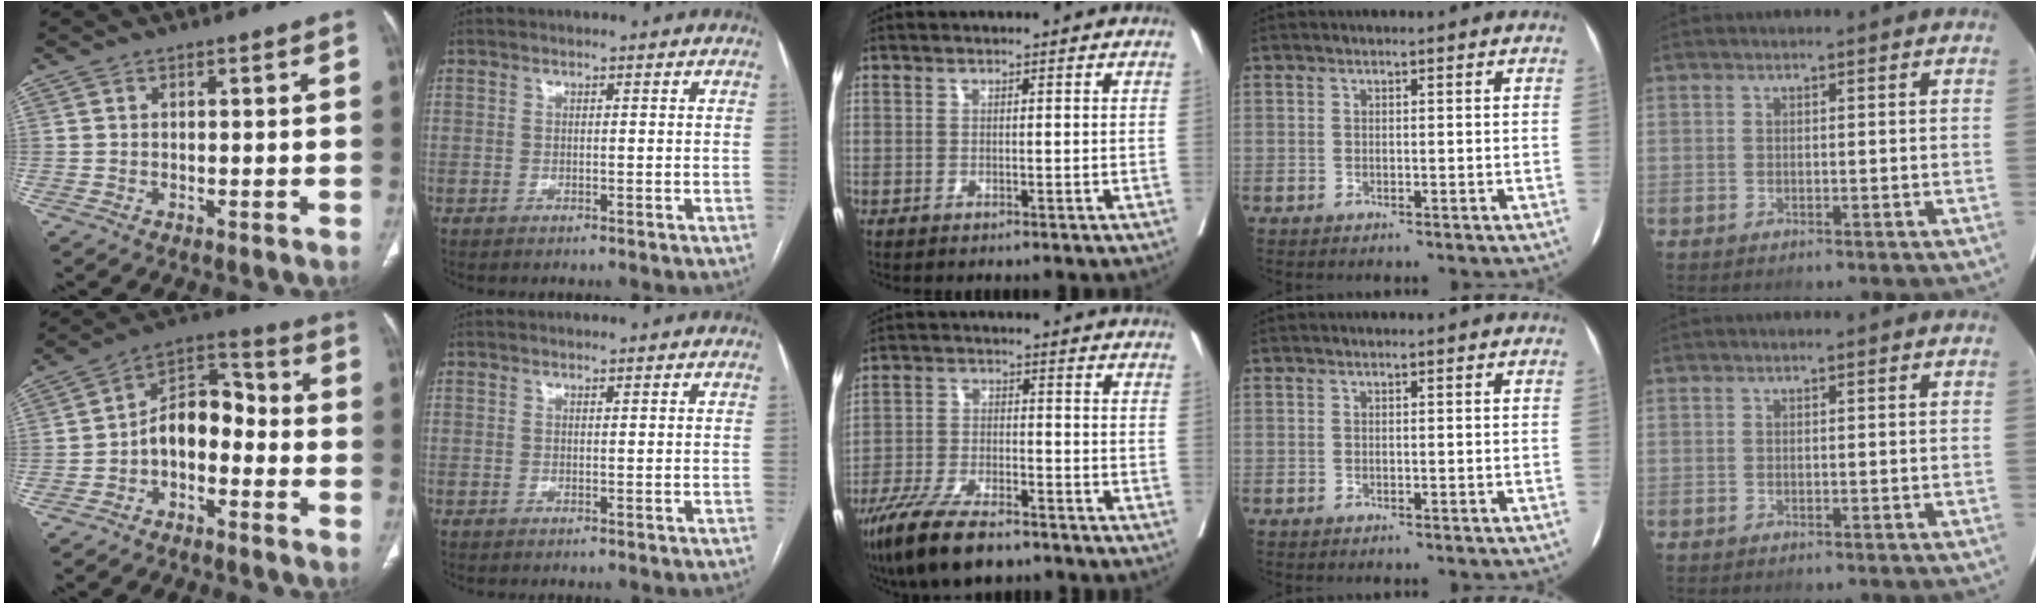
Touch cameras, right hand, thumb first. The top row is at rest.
{"thumb": {"total": 9.8, "force": [-3.0, 6.3, 6.8], "torque": [-0.089, 0.058, -0.064]}, "middle": {"total": 12.0, "force": [-9.1, 3.2, 7.2], "torque": [-0.134, -0.025, -0.159]}}